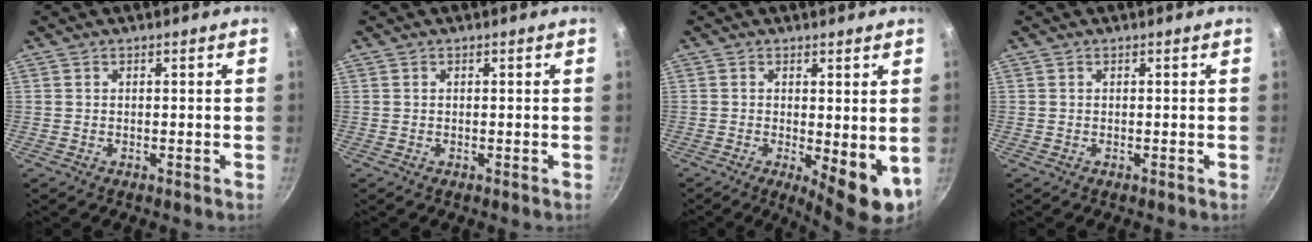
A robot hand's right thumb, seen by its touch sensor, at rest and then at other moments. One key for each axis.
{"total": 0.0}
{"total": 8.6, "fx": -0.6, "fy": 3.2, "fz": 7.9, "tx": -0.094, "ty": -0.012, "tz": 0.000}
{"total": 0.0}